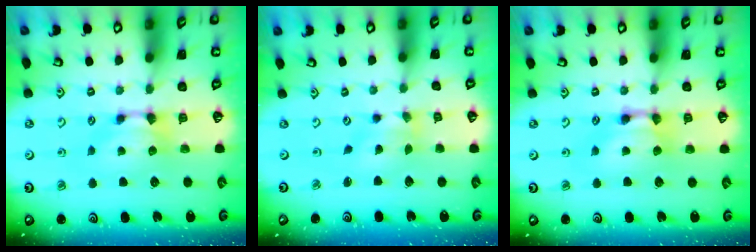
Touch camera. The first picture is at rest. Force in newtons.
{"total": 1.3, "press": 0.1, "slide": 1.3}
{"total": 1.9, "press": 1.9, "slide": 0.1}